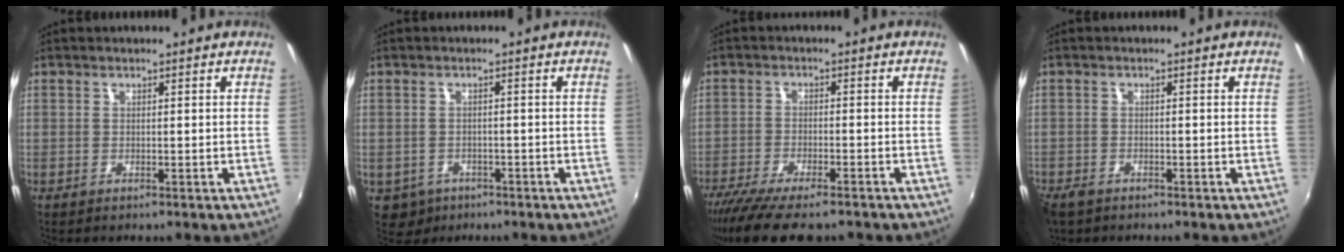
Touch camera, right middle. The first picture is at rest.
{"total": 4.6, "force": [-2.0, 3.8, 1.4], "torque": [-0.037, -0.004, -0.023]}
{"total": 12.4, "force": [-10.0, 2.8, 6.8], "torque": [-0.149, -0.043, -0.168]}
{"total": 3.6, "force": [-2.7, 1.9, 1.4], "torque": [-0.041, -0.013, -0.052]}